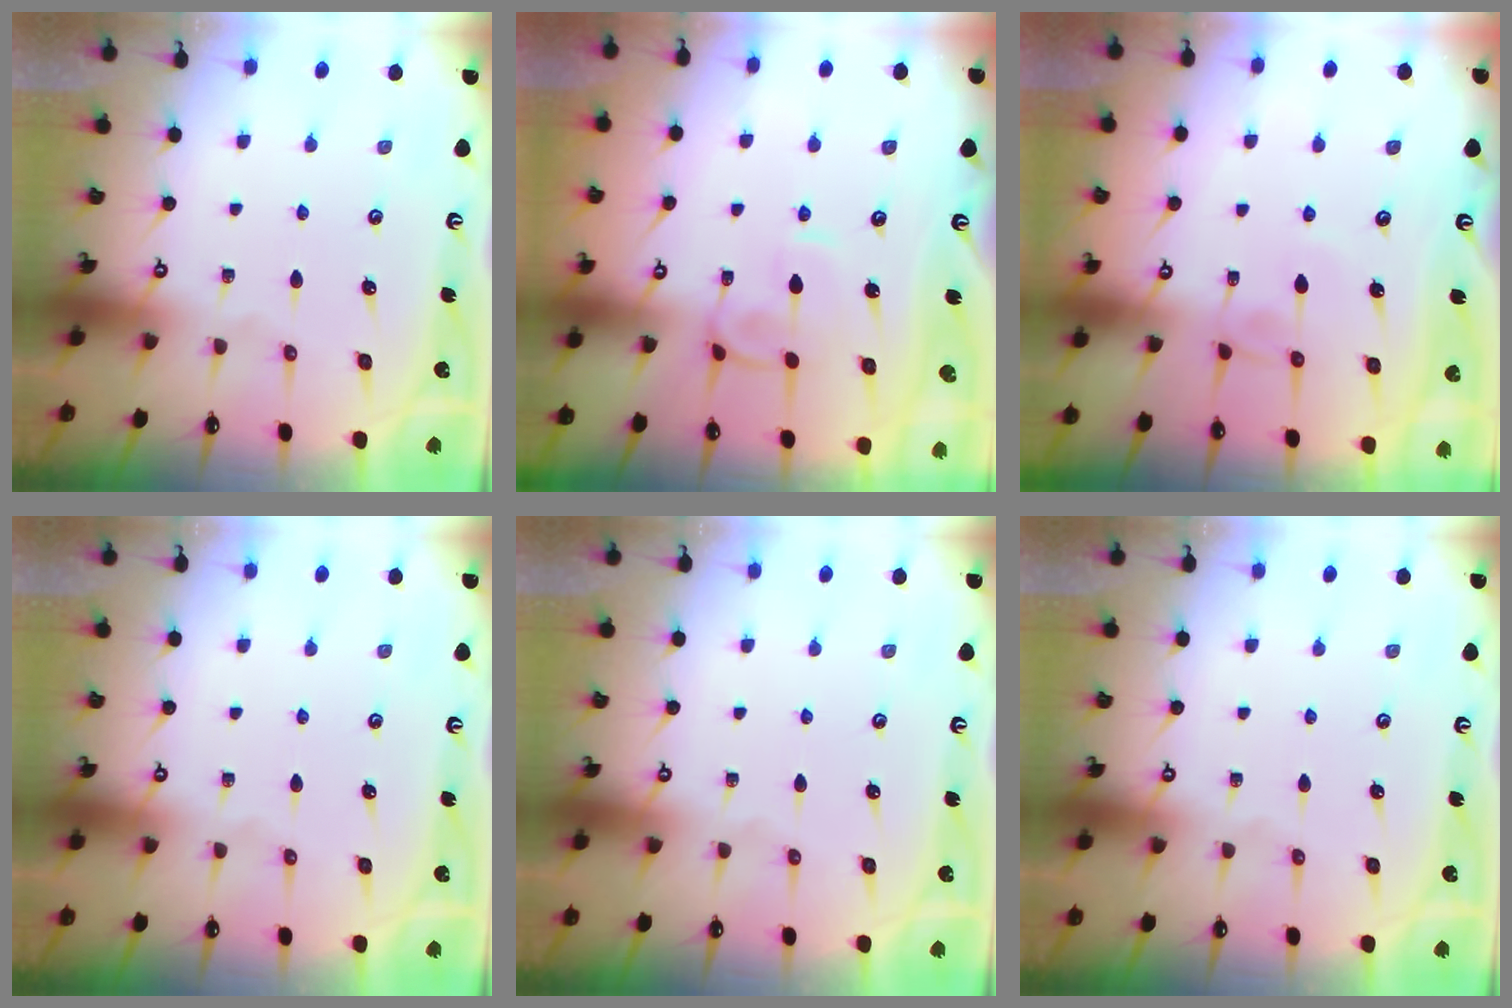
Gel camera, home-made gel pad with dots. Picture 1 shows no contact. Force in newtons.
{"total": 1.9, "press": 1.8, "slide": 0.7}
{"total": 3.6, "press": 3.6, "slide": 0.0}
{"total": 0.0}
{"total": 0.0}
{"total": 0.0}